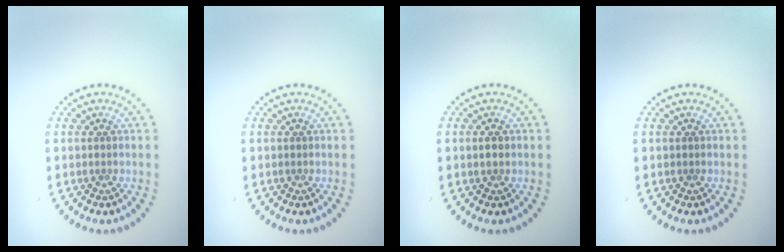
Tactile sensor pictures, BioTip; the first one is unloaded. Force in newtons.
{"total": 0.0}
{"total": 1.0, "press": 1.0, "slide": 0.2}
{"total": 0.0}